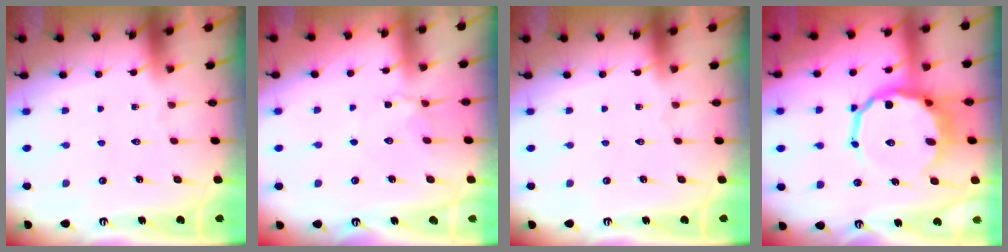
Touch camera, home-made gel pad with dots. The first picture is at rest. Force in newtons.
{"total": 3.8, "press": 3.8, "slide": 0.6}
{"total": 0.0}
{"total": 13.6, "press": 13.1, "slide": 3.7}